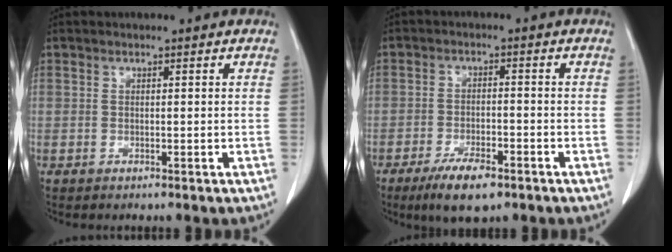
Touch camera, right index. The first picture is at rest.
{"total": 7.0, "force": [-4.5, 2.0, 4.9], "torque": [-0.090, -0.009, -0.073]}